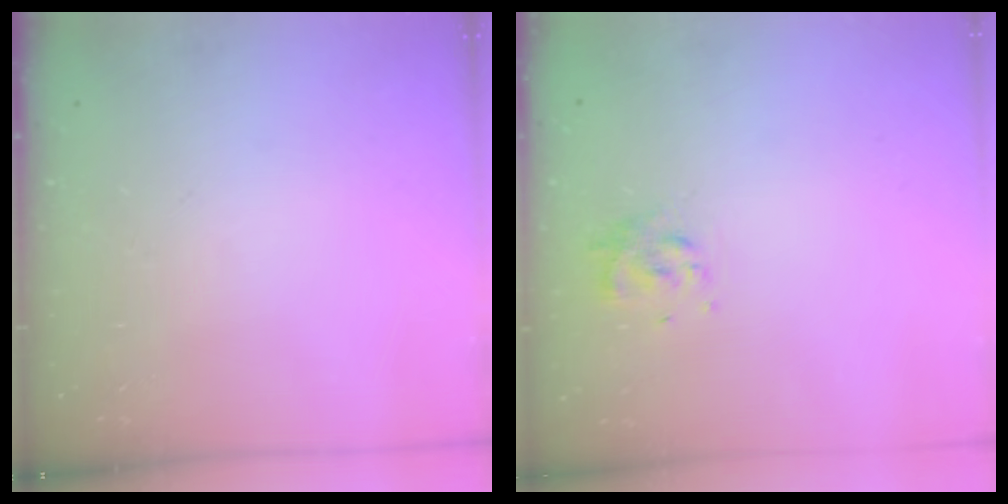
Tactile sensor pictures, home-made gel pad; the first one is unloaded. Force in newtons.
{"total": 3.8, "press": 3.7, "slide": 0.9}